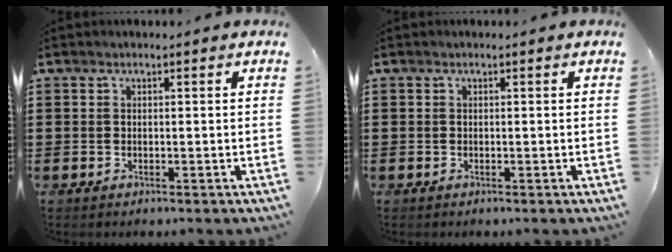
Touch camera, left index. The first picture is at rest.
{"total": 0.0}